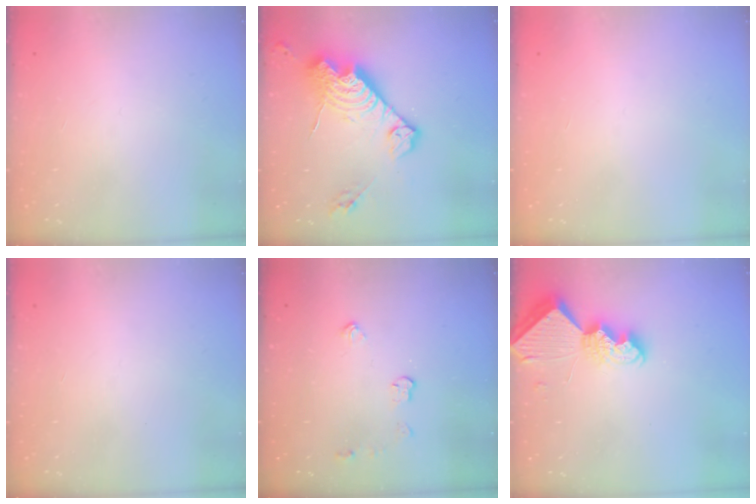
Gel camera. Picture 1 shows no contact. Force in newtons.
{"total": 18.8, "press": 18.8, "slide": 1.6}
{"total": 0.0}
{"total": 0.0}
{"total": 4.4, "press": 4.3, "slide": 0.5}
{"total": 8.8, "press": 8.7, "slide": 0.8}